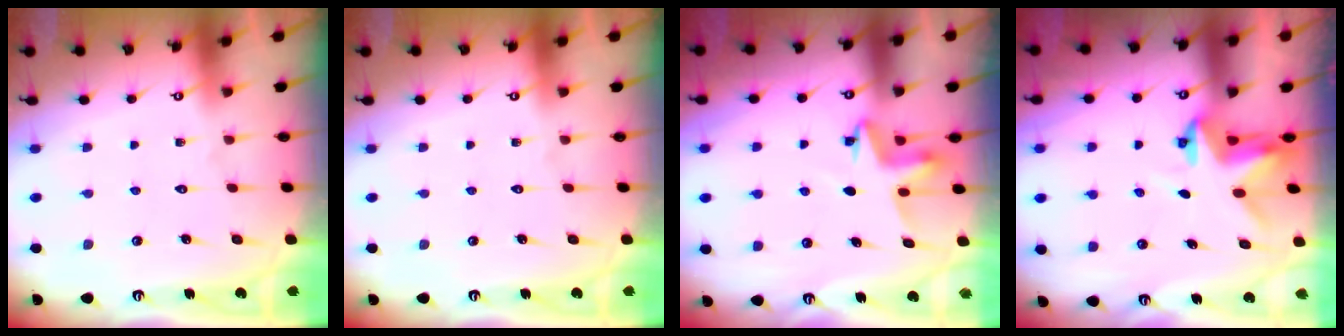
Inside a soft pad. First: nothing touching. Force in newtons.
{"total": 0.0}
{"total": 5.8, "press": 5.8, "slide": 0.2}
{"total": 3.4, "press": 3.4, "slide": 0.1}